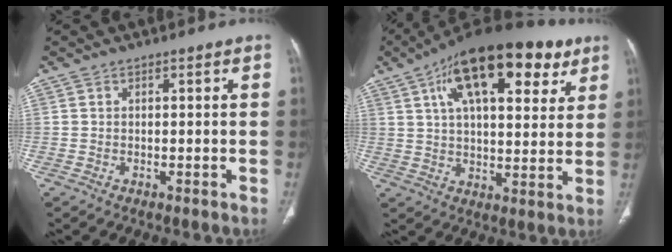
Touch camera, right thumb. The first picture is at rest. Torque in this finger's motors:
{"motor_torque": [0.09, 4.92, 1.54, 0.41, 0.23]}